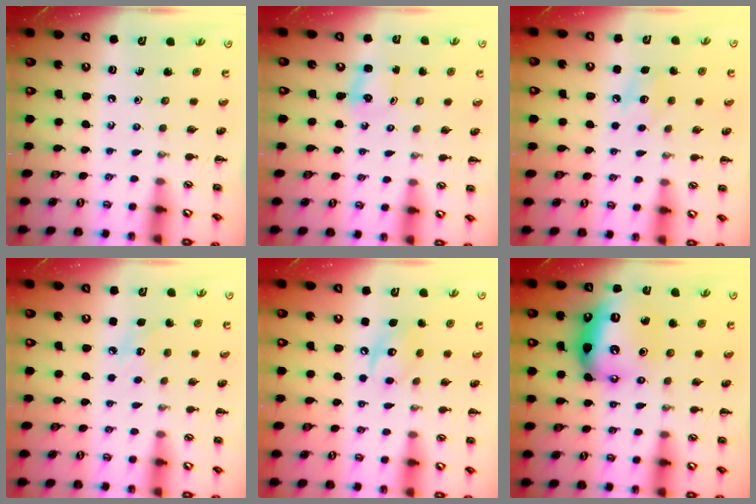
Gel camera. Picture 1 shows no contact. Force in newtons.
{"total": 1.3, "press": 1.2, "slide": 0.3}
{"total": 7.4, "press": 7.1, "slide": 2.0}
{"total": 6.4, "press": 6.1, "slide": 1.8}
{"total": 8.6, "press": 8.5, "slide": 0.6}
{"total": 14.1, "press": 14.0, "slide": 1.6}